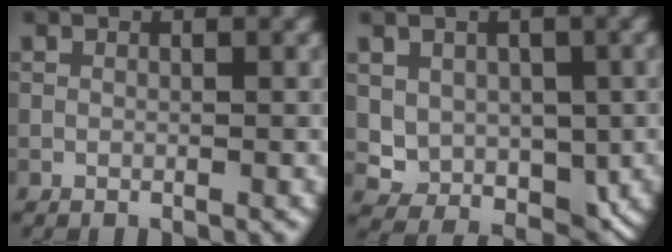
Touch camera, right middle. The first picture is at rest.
{"total": 4.7, "force": [0.4, 4.0, 2.5], "torque": [-0.037, -0.012, 0.016]}